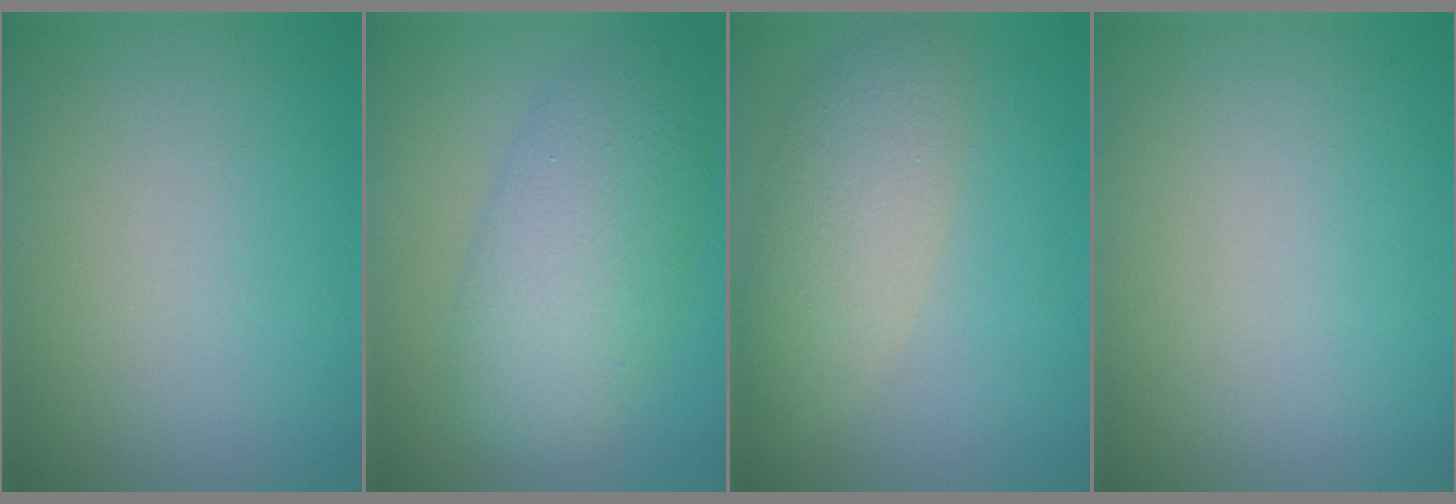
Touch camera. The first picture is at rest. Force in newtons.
{"total": 7.0, "press": 7.0, "slide": 0.1}
{"total": 4.6, "press": 4.6, "slide": 0.2}
{"total": 0.0}